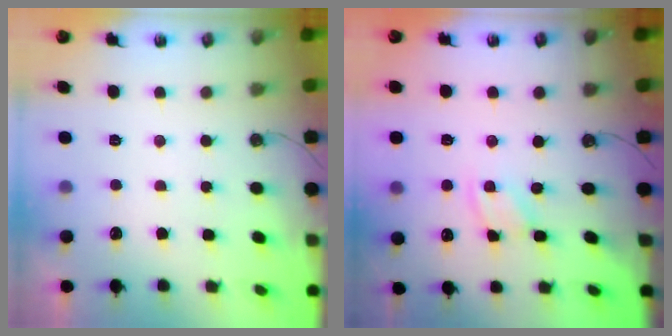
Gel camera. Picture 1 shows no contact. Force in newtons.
{"total": 1.9, "press": 1.9, "slide": 0.3}